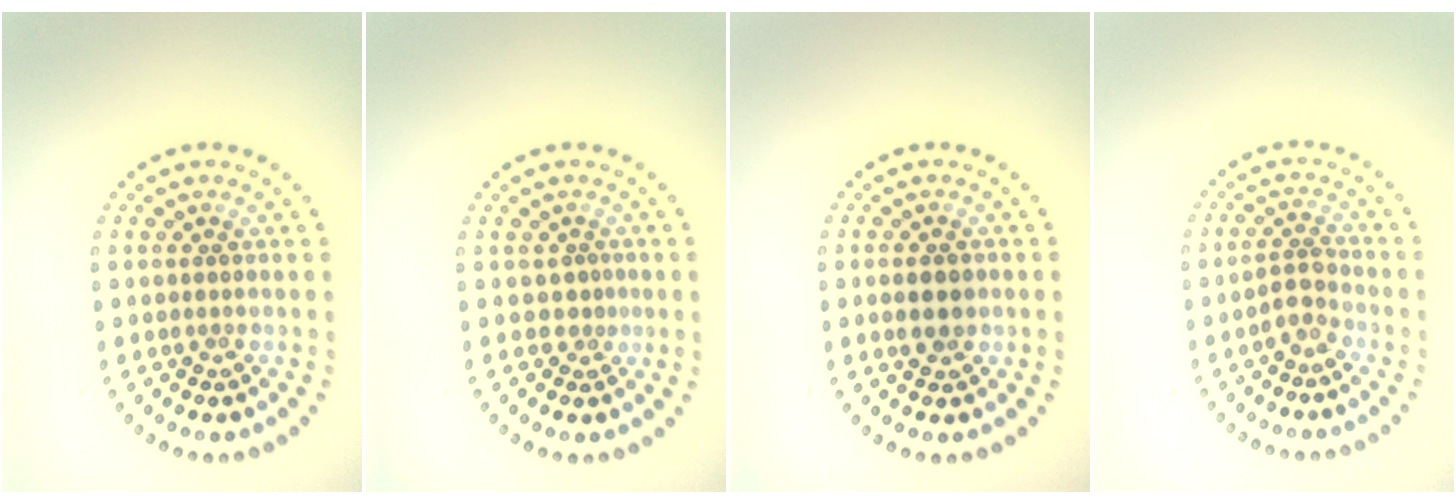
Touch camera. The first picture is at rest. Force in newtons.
{"total": 1.1, "press": 0.5, "slide": 1.0}
{"total": 2.0, "press": 2.0, "slide": 0.1}
{"total": 1.9, "press": 1.5, "slide": 1.1}